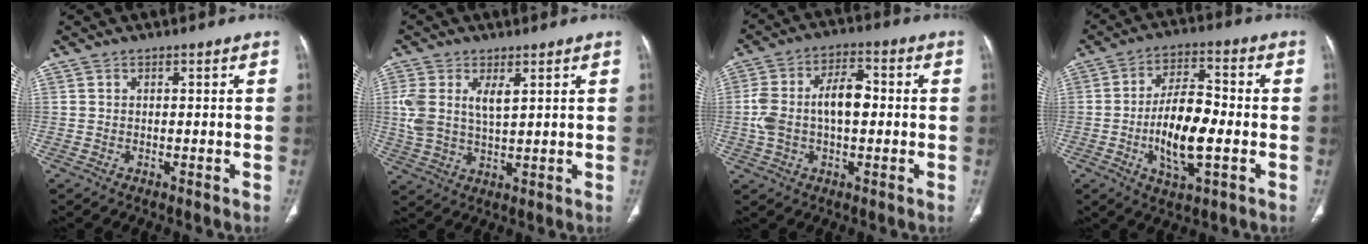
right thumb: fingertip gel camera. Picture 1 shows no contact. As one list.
[{"total": 7.8, "force": [2.5, 4.0, 6.2], "torque": [-0.132, -0.004, 0.056]}, {"total": 11.7, "force": [-0.2, 6.5, 9.7], "torque": [-0.187, 0.032, -0.003]}, {"total": 12.7, "force": [-2.6, 5.1, 11.4], "torque": [-0.199, 0.015, -0.048]}]